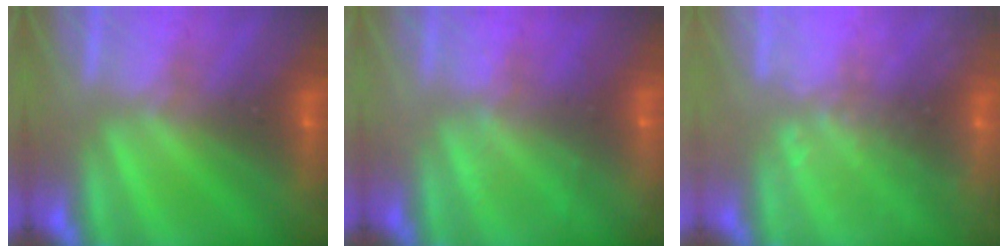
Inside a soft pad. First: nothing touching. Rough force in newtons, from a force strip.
{"total": 2.0}
{"total": 5.8}